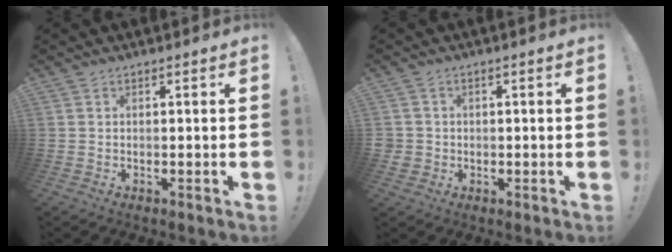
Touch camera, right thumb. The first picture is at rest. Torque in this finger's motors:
{"motor_torque": [-0.20, 0.22, 0.10, -0.12, 0.10]}